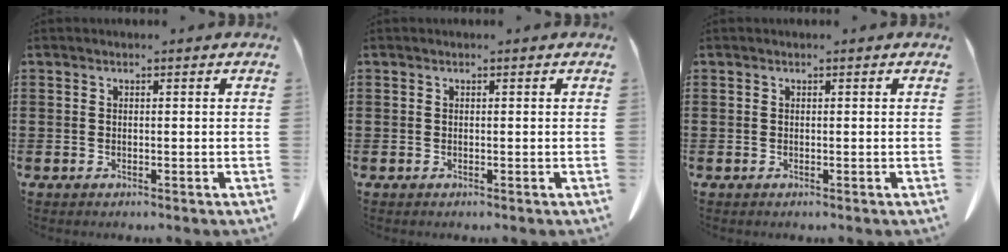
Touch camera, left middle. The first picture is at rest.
{"total": 0.0}
{"total": 0.0}